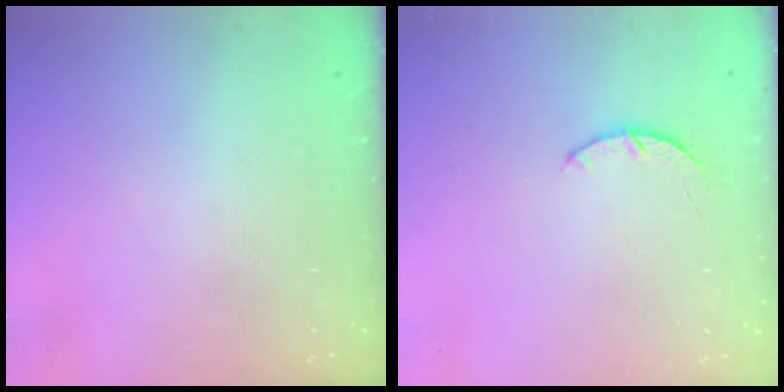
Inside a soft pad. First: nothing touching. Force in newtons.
{"total": 2.9, "press": 2.8, "slide": 0.5}